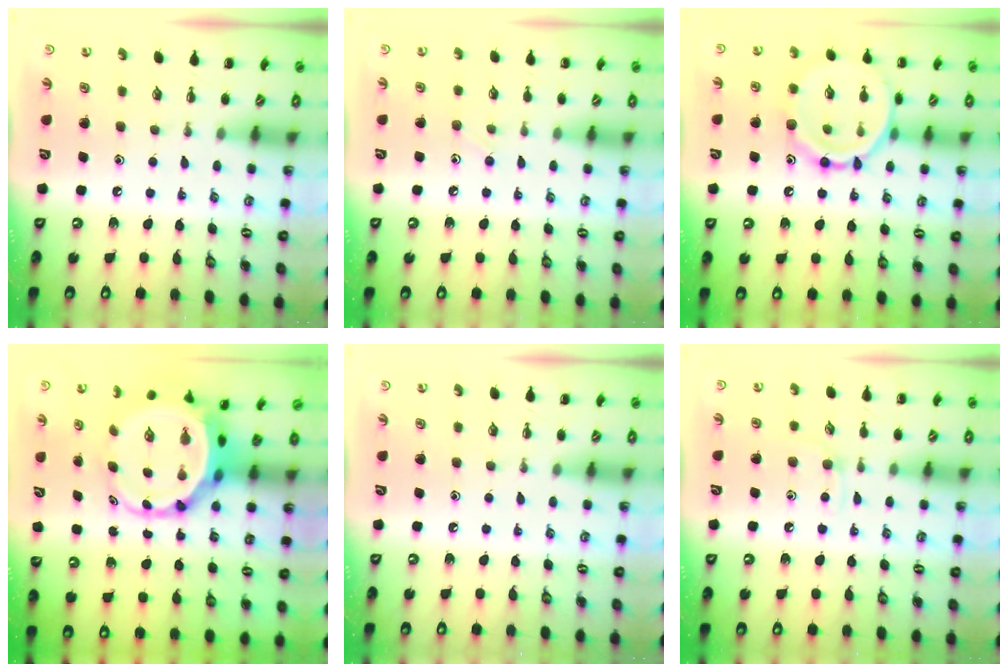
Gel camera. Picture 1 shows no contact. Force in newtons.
{"total": 6.0, "press": 5.6, "slide": 2.1}
{"total": 14.3, "press": 14.2, "slide": 0.8}
{"total": 7.2, "press": 6.8, "slide": 2.2}
{"total": 0.0}
{"total": 2.8, "press": 2.7, "slide": 0.9}